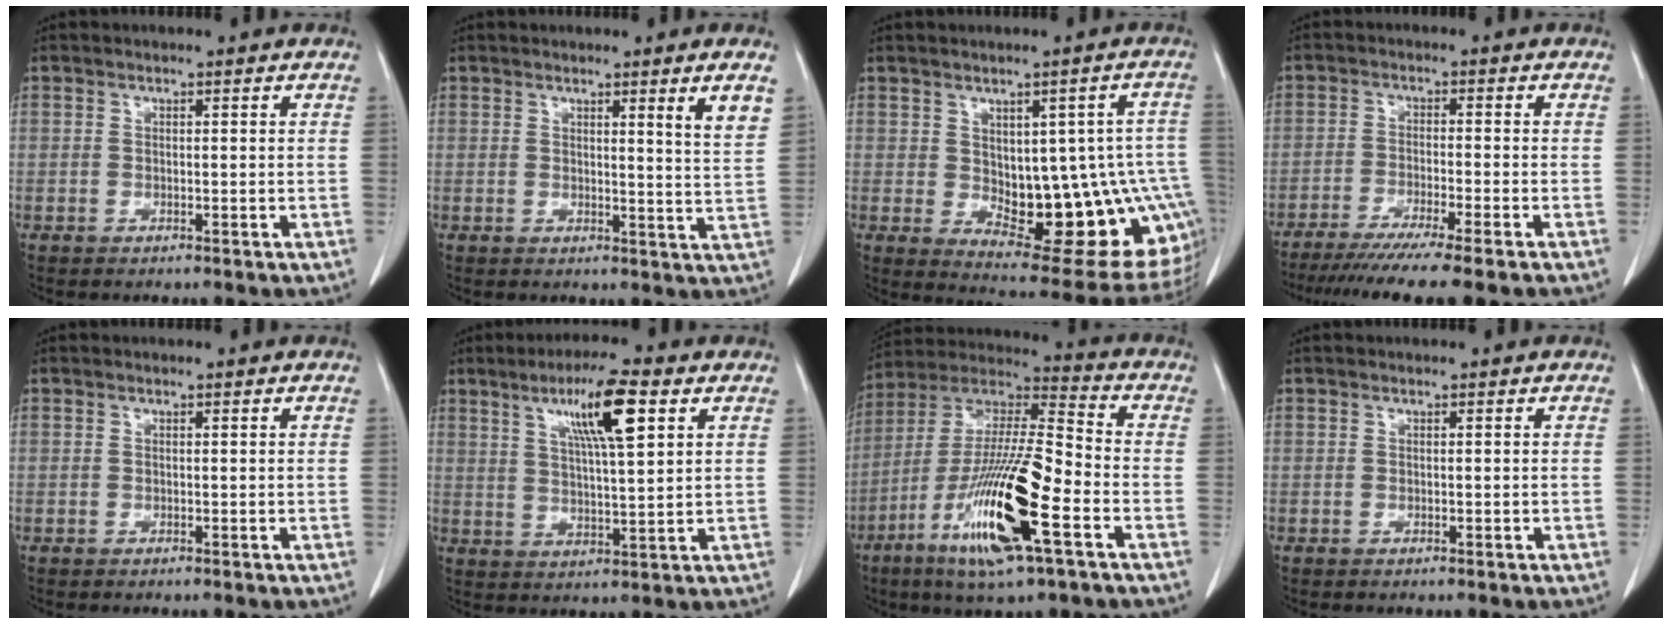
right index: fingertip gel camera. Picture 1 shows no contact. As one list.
[{"total": 4.4, "force": [2.6, -0.8, 3.5], "torque": [-0.050, -0.025, 0.031]}, {"total": 19.6, "force": [-2.2, 7.4, 18.0], "torque": [-0.161, 0.020, 0.003]}, {"total": 11.6, "force": [-9.4, -1.0, 6.7], "torque": [-0.084, -0.034, -0.145]}, {"total": 0.0}, {"total": 9.9, "force": [4.6, 0.7, 8.8], "torque": [-0.155, 0.008, 0.078]}, {"total": 19.9, "force": [-8.0, 2.3, 18.0], "torque": [-0.367, -0.029, -0.149]}, {"total": 0.0}]